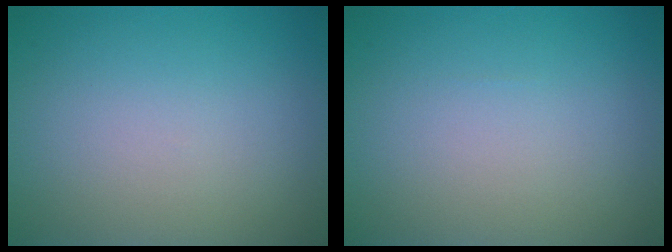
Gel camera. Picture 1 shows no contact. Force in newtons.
{"total": 0.0}